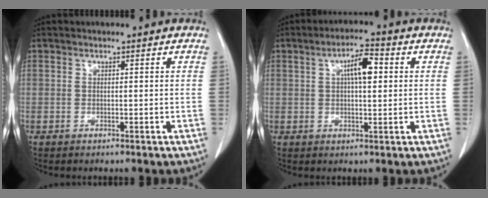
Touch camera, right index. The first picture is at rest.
{"total": 5.8, "force": [1.4, 1.6, 5.3], "torque": [-0.093, 0.012, 0.023]}